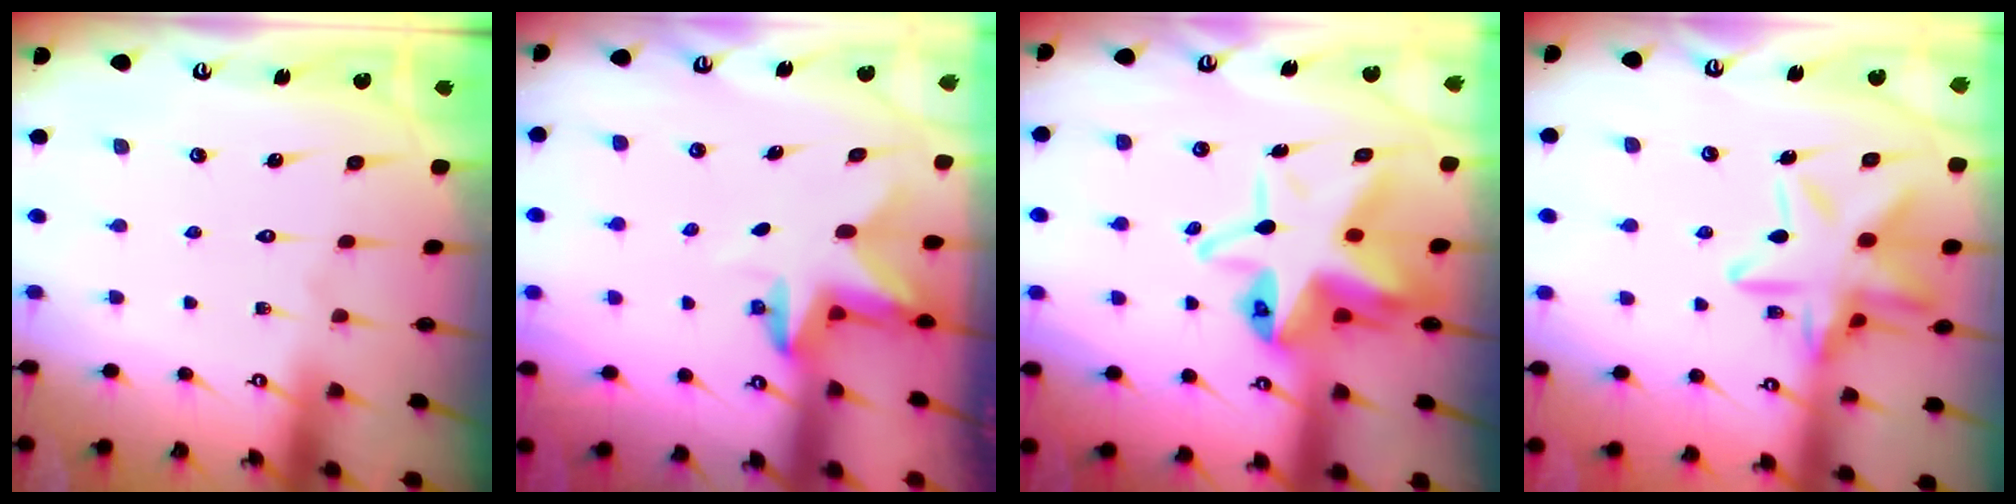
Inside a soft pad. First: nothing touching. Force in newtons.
{"total": 2.9, "press": 2.9, "slide": 0.5}
{"total": 11.1, "press": 11.0, "slide": 0.9}
{"total": 17.3, "press": 17.3, "slide": 1.3}